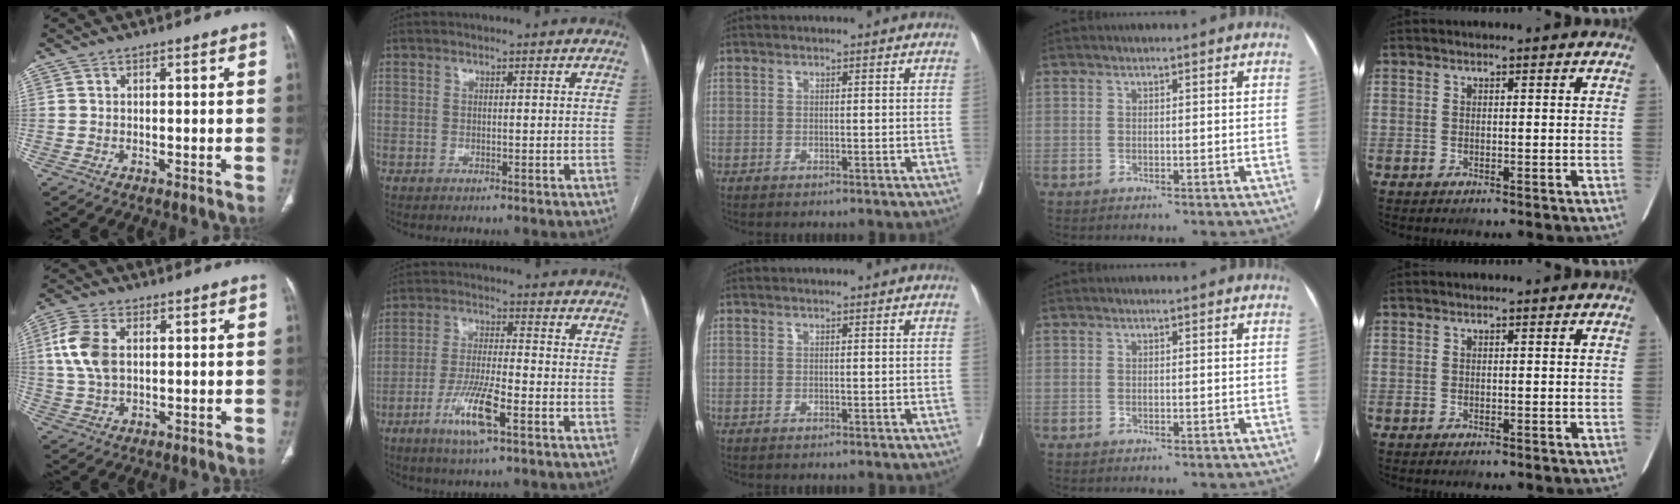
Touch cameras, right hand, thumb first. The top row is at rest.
{"thumb": {"total": 8.6, "force": [1.5, 5.2, 6.7], "torque": [-0.154, 0.007, 0.033]}, "index": {"total": 8.7, "force": [-4.2, 1.0, 7.5], "torque": [-0.150, -0.011, -0.076]}}